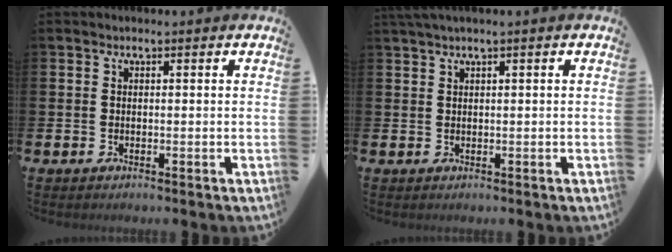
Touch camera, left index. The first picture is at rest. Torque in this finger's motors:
{"motor_torque": [1.08, -1.06, 0.57, 0.19]}